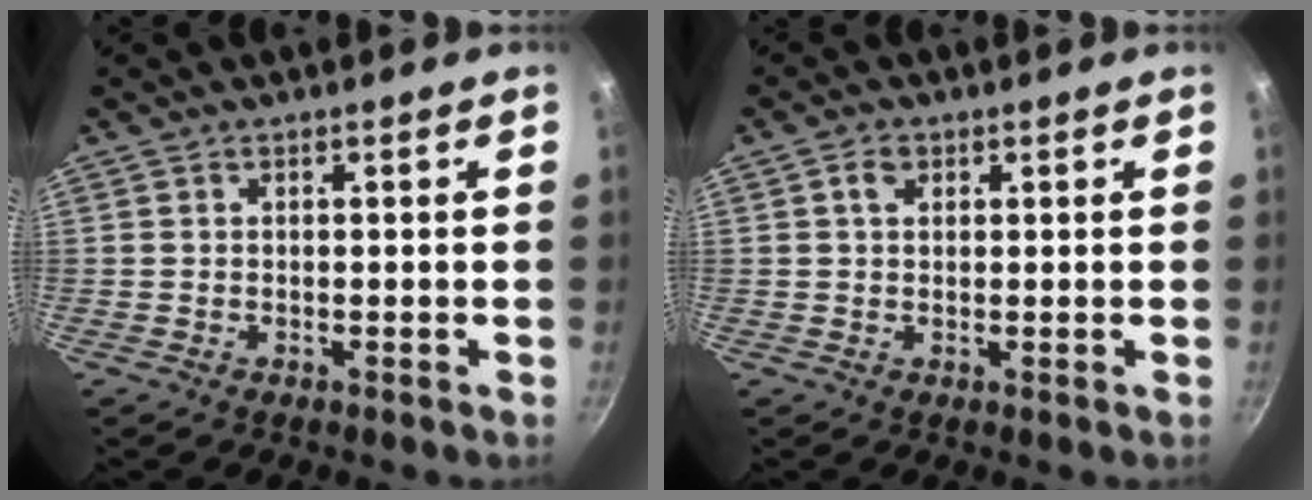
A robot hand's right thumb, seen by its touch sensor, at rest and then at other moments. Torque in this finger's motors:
{"motor_torque": [-0.26, 0.09, 0.32, 0.01, 0.04]}